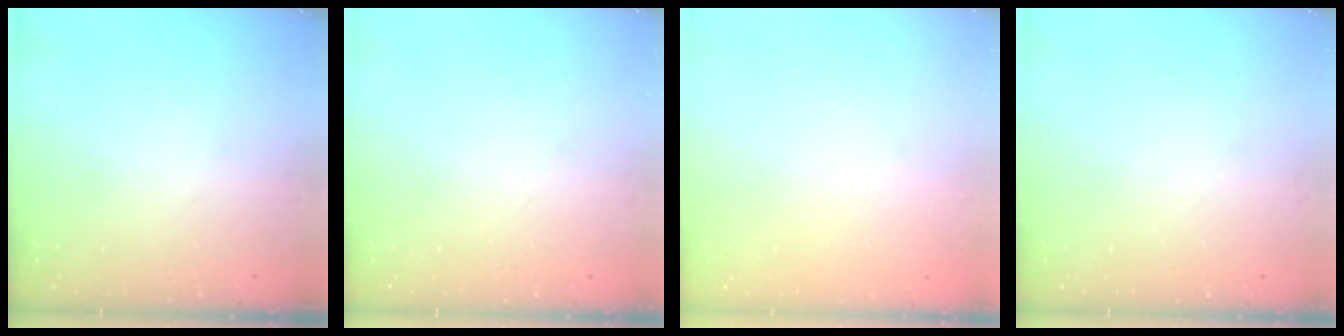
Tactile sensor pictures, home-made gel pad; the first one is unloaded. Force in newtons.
{"total": 0.0}
{"total": 0.0}
{"total": 0.0}